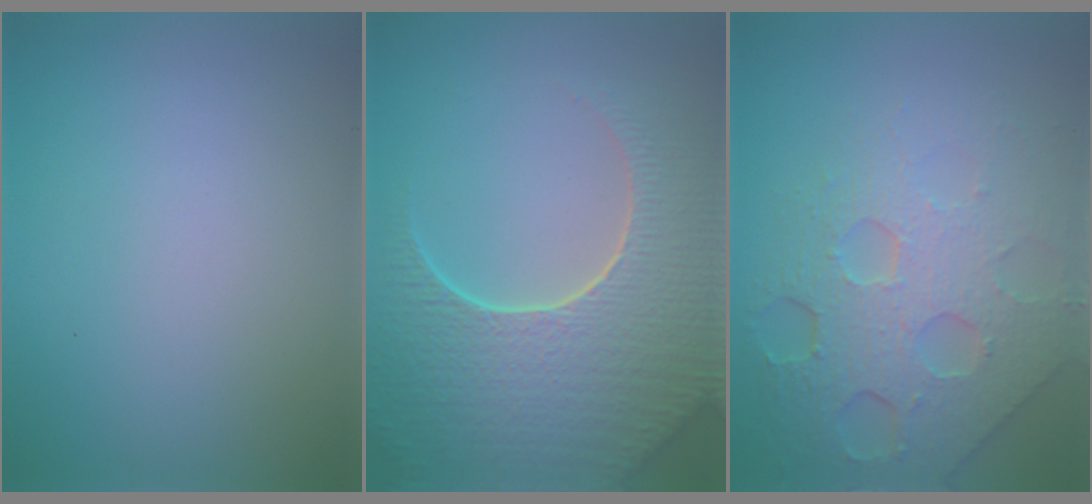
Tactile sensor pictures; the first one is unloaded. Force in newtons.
{"total": 9.3, "press": 6.6, "slide": 6.5}
{"total": 8.2, "press": 5.6, "slide": 6.0}